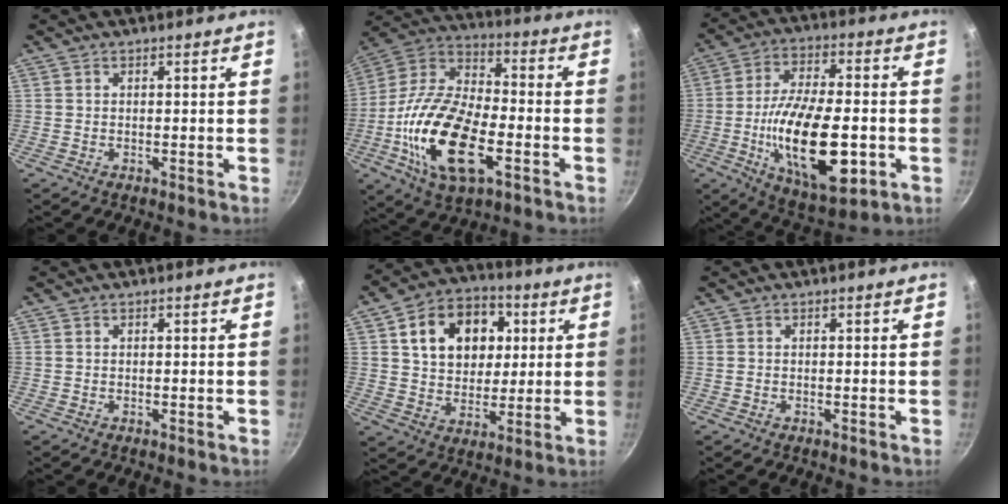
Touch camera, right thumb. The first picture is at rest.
{"total": 22.9, "force": [-6.8, 11.3, 18.8], "torque": [-0.356, 0.025, -0.138]}
{"total": 21.5, "force": [-4.9, 9.1, 18.8], "torque": [-0.320, 0.011, -0.077]}
{"total": 0.0}
{"total": 15.9, "force": [4.2, 12.1, 9.5], "torque": [-0.115, 0.007, 0.064]}
{"total": 0.0}